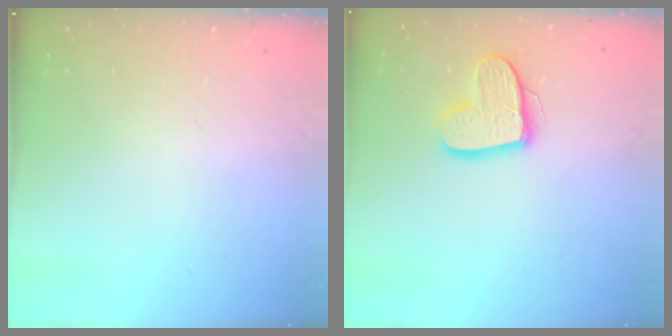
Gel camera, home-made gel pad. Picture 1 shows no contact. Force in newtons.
{"total": 12.9, "press": 12.9, "slide": 1.0}